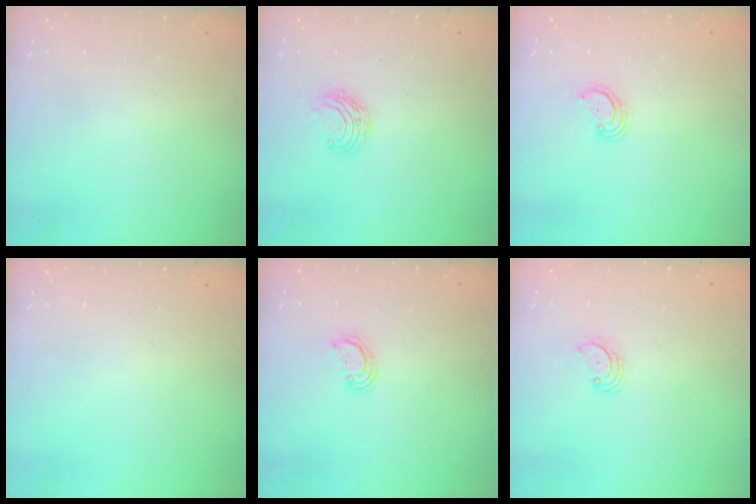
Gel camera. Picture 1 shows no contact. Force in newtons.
{"total": 6.5, "press": 6.5, "slide": 0.6}
{"total": 3.1, "press": 3.0, "slide": 0.3}
{"total": 0.0}
{"total": 2.3, "press": 2.3, "slide": 0.3}
{"total": 2.7, "press": 2.7, "slide": 0.3}